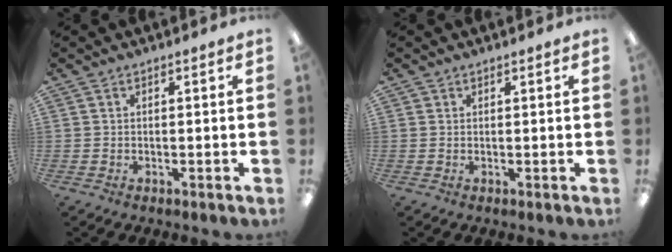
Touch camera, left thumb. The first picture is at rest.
{"total": 0.5, "force": [0.4, 0.2, -0.1], "torque": [0.002, 0.000, 0.009]}